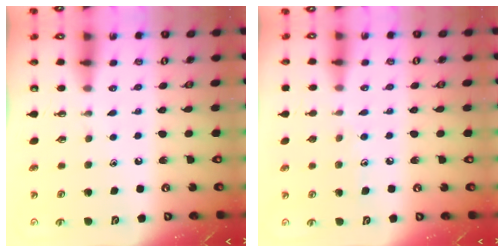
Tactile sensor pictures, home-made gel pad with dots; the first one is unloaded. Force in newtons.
{"total": 6.1, "press": 6.1, "slide": 0.5}